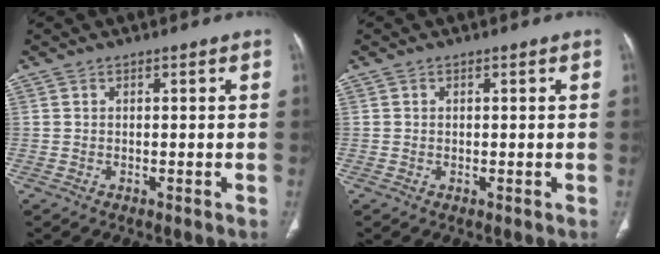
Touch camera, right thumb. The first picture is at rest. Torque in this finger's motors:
{"motor_torque": [-0.45, -0.45, -0.27, 0.66, -0.09]}